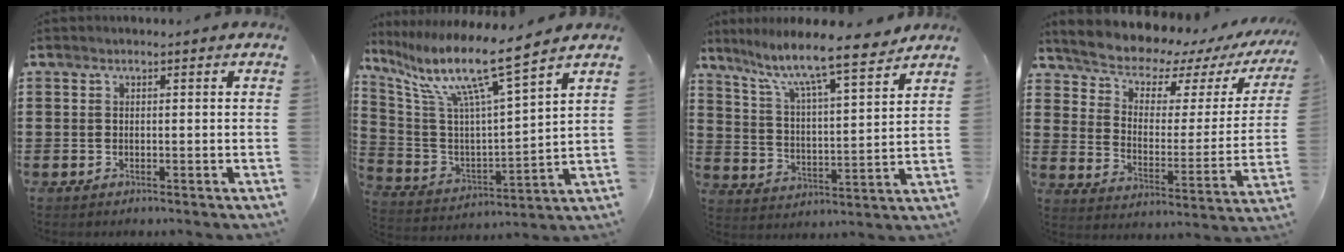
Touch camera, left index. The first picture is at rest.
{"total": 11.6, "force": [8.3, 0.7, 8.1], "torque": [-0.177, -0.054, 0.131]}
{"total": 8.5, "force": [7.2, 0.3, 4.5], "torque": [-0.105, -0.052, 0.116]}
{"total": 6.2, "force": [5.8, 1.9, 1.4], "torque": [-0.057, -0.050, 0.096]}